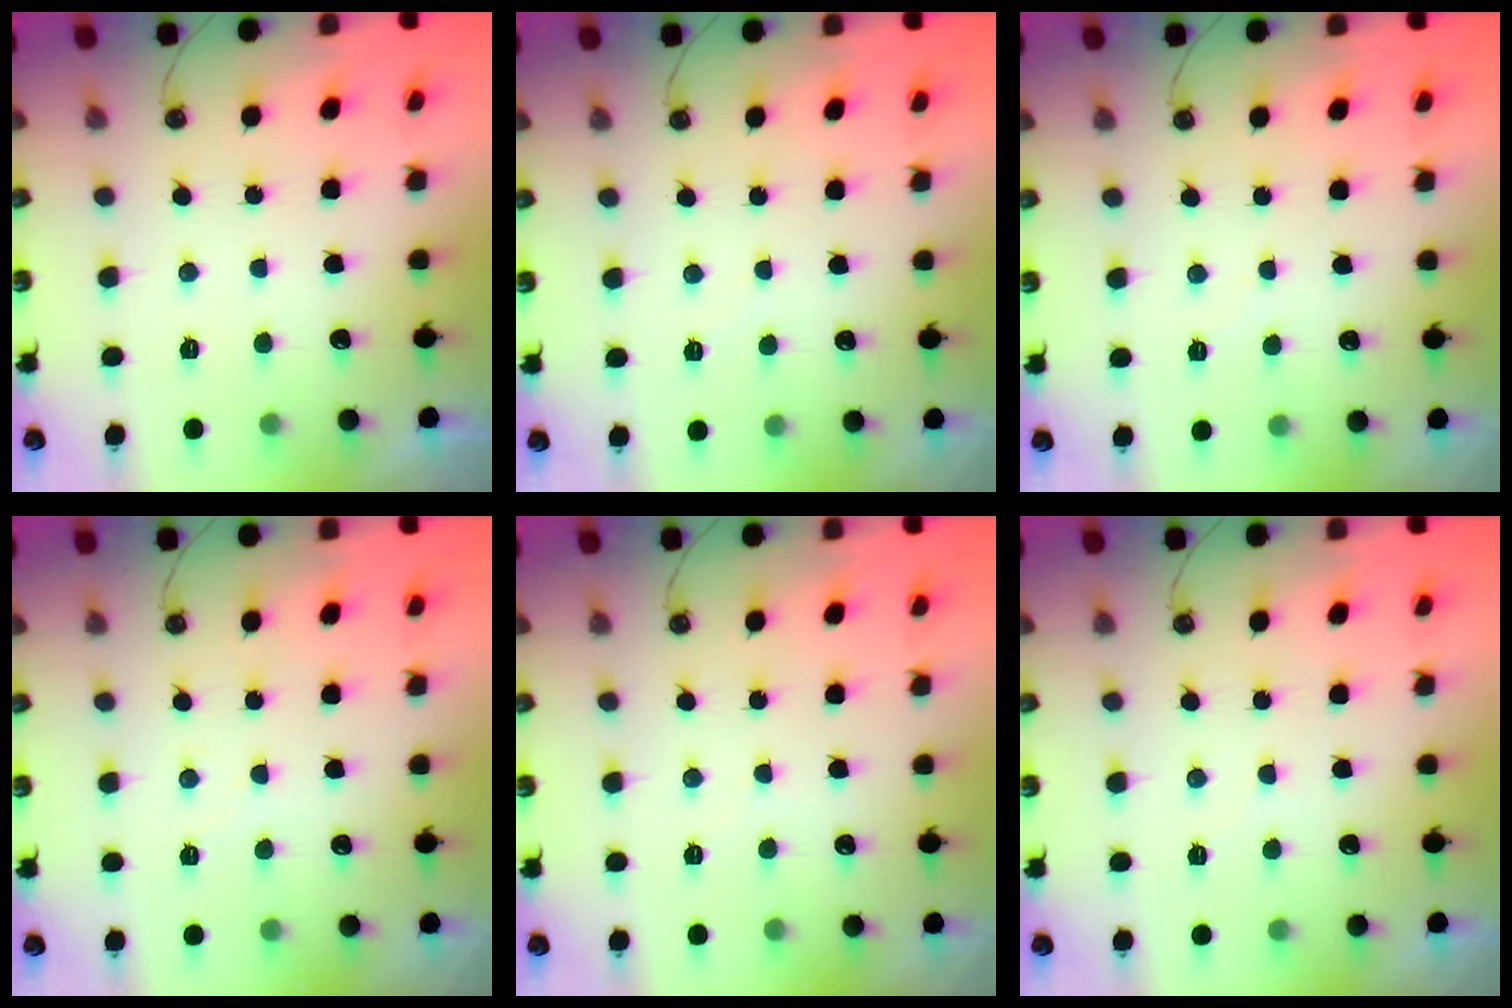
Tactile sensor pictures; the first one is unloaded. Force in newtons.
{"total": 2.6, "press": 2.6, "slide": 0.4}
{"total": 2.6, "press": 2.6, "slide": 0.4}
{"total": 2.6, "press": 2.6, "slide": 0.4}
{"total": 2.1, "press": 2.0, "slide": 0.4}
{"total": 1.5, "press": 1.5, "slide": 0.4}